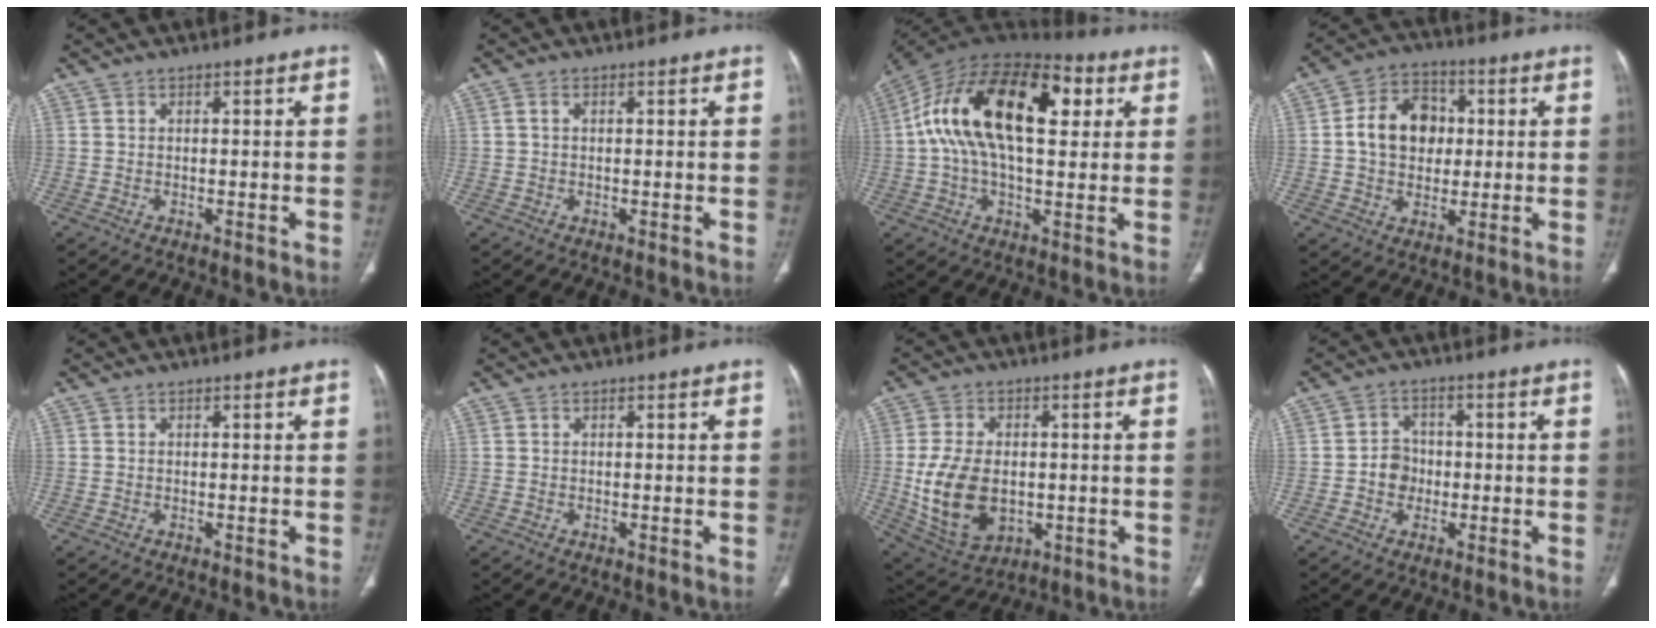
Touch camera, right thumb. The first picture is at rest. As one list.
[{"total": 0.9, "force": [0.2, 0.6, 0.7], "torque": [-0.016, 0.006, 0.004]}, {"total": 25.1, "force": [6.1, 12.5, 20.9], "torque": [-0.370, 0.038, 0.091]}, {"total": 11.7, "force": [1.1, 9.1, 7.3], "torque": [-0.091, 0.014, 0.013]}, {"total": 0.0}, {"total": 0.0}, {"total": 14.6, "force": [-1.2, 9.7, 10.8], "torque": [-0.193, -0.004, 0.001]}, {"total": 4.6, "force": [-0.9, 4.2, 1.9], "torque": [-0.007, 0.013, -0.021]}]